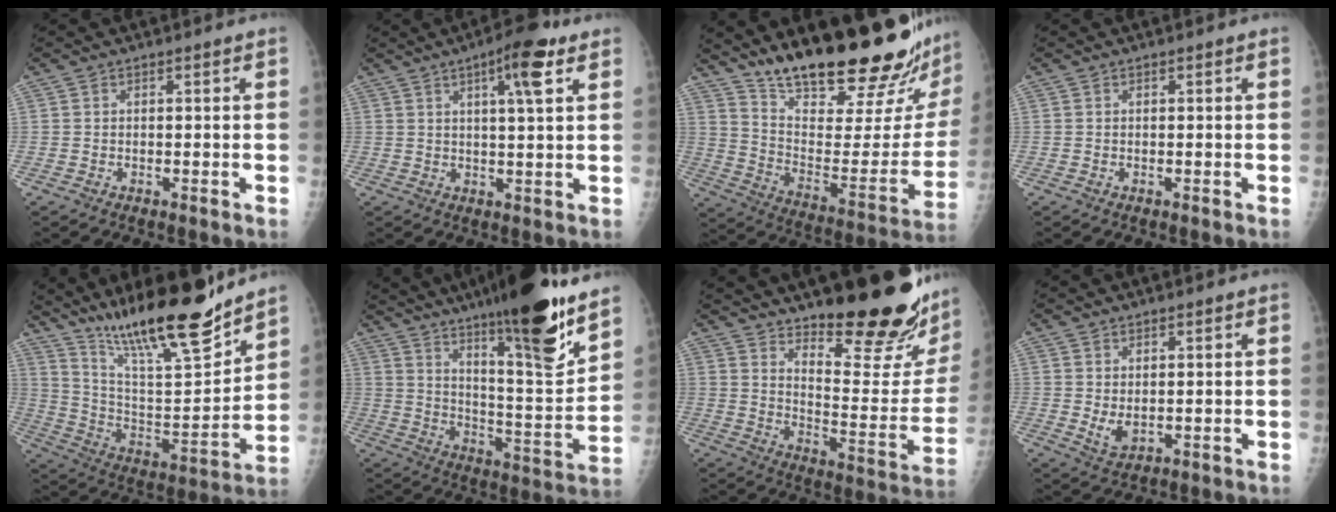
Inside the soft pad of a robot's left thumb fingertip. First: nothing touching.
{"total": 8.3, "force": [4.1, 1.7, 7.0], "torque": [-0.102, -0.011, 0.057]}
{"total": 29.8, "force": [23.8, 6.2, 16.8], "torque": [-0.230, -0.137, 0.352]}
{"total": 0.0}
{"total": 23.1, "force": [17.9, 4.4, 14.0], "torque": [-0.212, -0.085, 0.309]}
{"total": 23.9, "force": [16.4, 3.8, 16.9], "torque": [-0.240, -0.078, 0.263]}
{"total": 25.4, "force": [19.4, 6.1, 15.2], "torque": [-0.184, -0.143, 0.271]}
{"total": 3.6, "force": [0.7, 2.1, 2.8], "torque": [-0.045, -0.014, 0.021]}